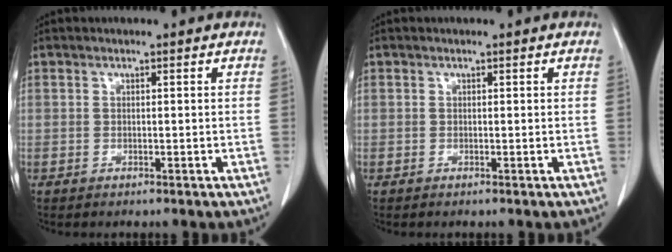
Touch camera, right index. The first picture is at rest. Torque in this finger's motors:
{"motor_torque": [-0.14, 0.14, -0.20, -0.06]}